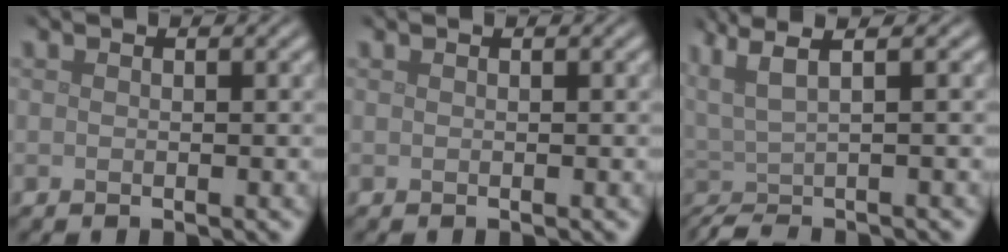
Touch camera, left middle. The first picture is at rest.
{"total": 0.0}
{"total": 4.9, "force": [0.9, 1.1, 4.7], "torque": [-0.077, 0.009, 0.012]}